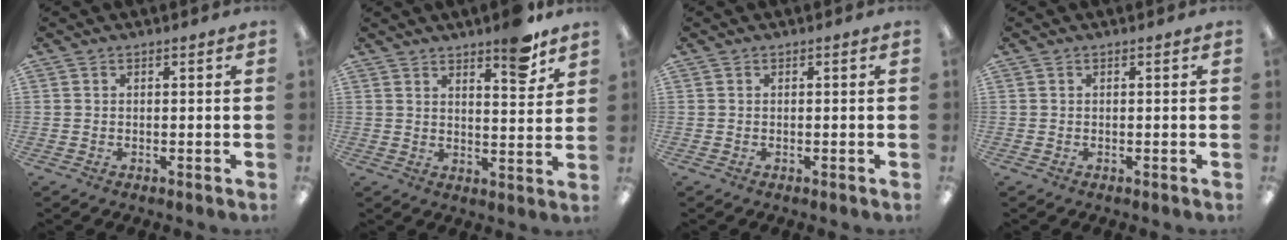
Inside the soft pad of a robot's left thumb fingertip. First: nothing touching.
{"total": 7.7, "force": [6.1, 1.7, 4.4], "torque": [-0.046, -0.043, 0.097]}
{"total": 0.0}
{"total": 0.0}